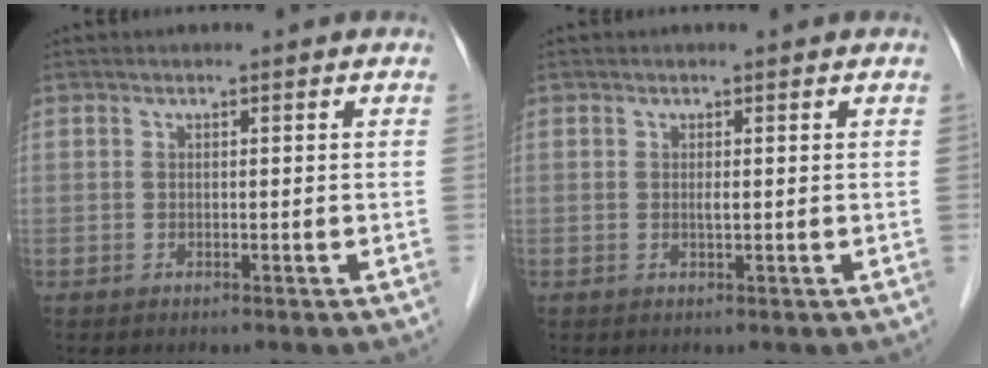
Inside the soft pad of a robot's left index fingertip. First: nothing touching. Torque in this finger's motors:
{"motor_torque": [0.15, 0.07, 0.00, 0.00]}